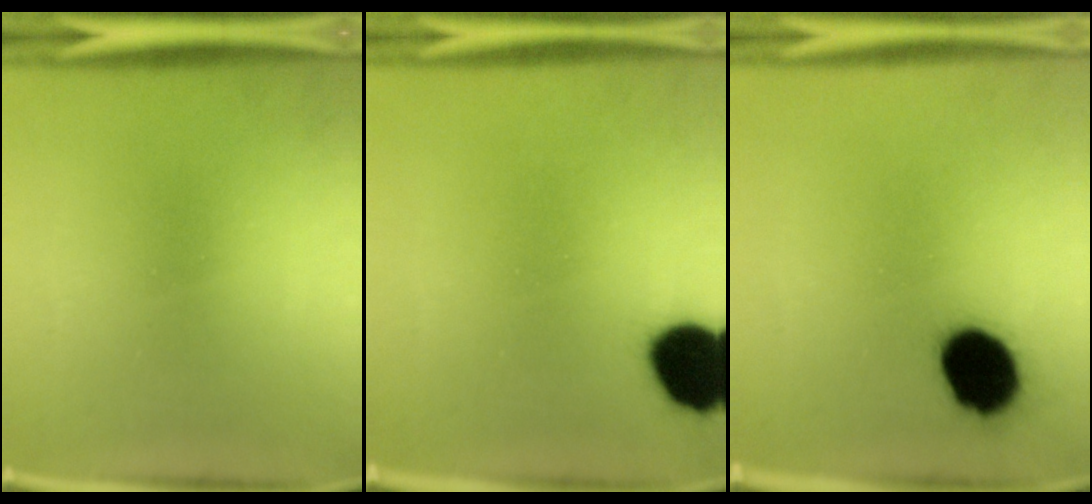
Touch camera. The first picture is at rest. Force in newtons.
{"total": 12.6}
{"total": 13.2}